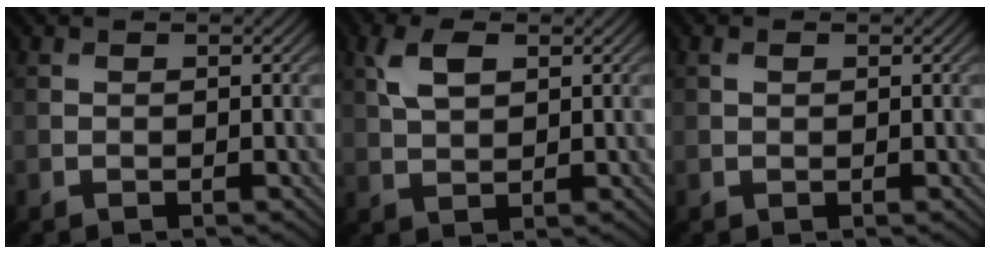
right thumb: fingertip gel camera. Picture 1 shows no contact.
{"total": 4.4, "force": [1.8, 2.4, 3.3], "torque": [-0.079, 0.006, 0.034]}
{"total": 0.7, "force": [0.3, 0.4, 0.5], "torque": [-0.010, 0.001, 0.004]}